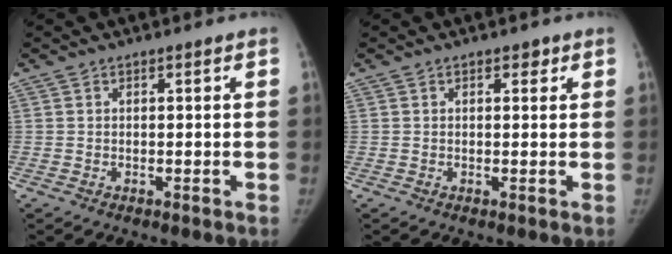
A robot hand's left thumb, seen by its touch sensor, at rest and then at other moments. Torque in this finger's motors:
{"motor_torque": [-0.33, 0.08, -0.22, 0.13, -0.07]}